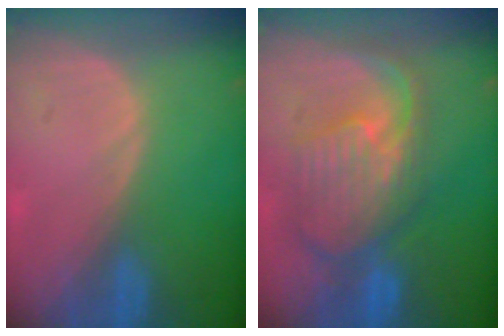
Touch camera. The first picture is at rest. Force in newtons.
{"total": 10.5, "press": 9.5, "slide": 4.7}